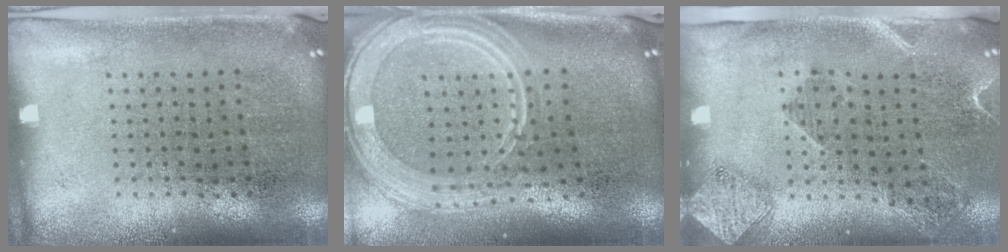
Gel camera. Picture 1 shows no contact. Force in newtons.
{"total": 3.1, "press": 2.5, "slide": 1.9}
{"total": 1.8, "press": 1.5, "slide": 1.1}